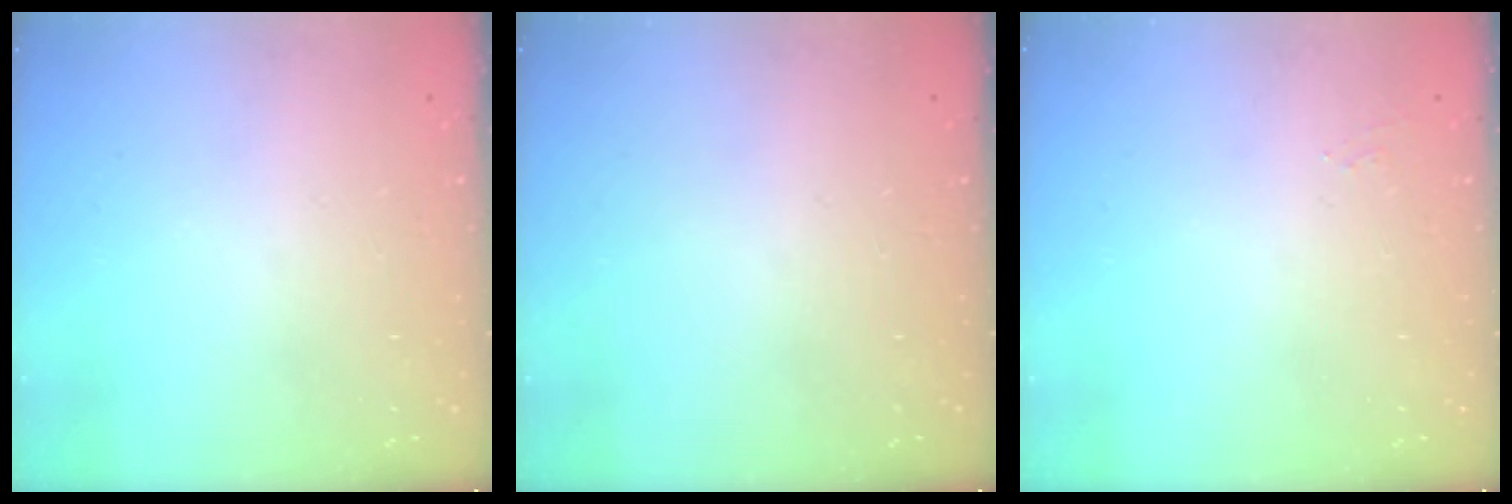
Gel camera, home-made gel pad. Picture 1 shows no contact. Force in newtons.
{"total": 0.0}
{"total": 5.1, "press": 5.1, "slide": 0.5}